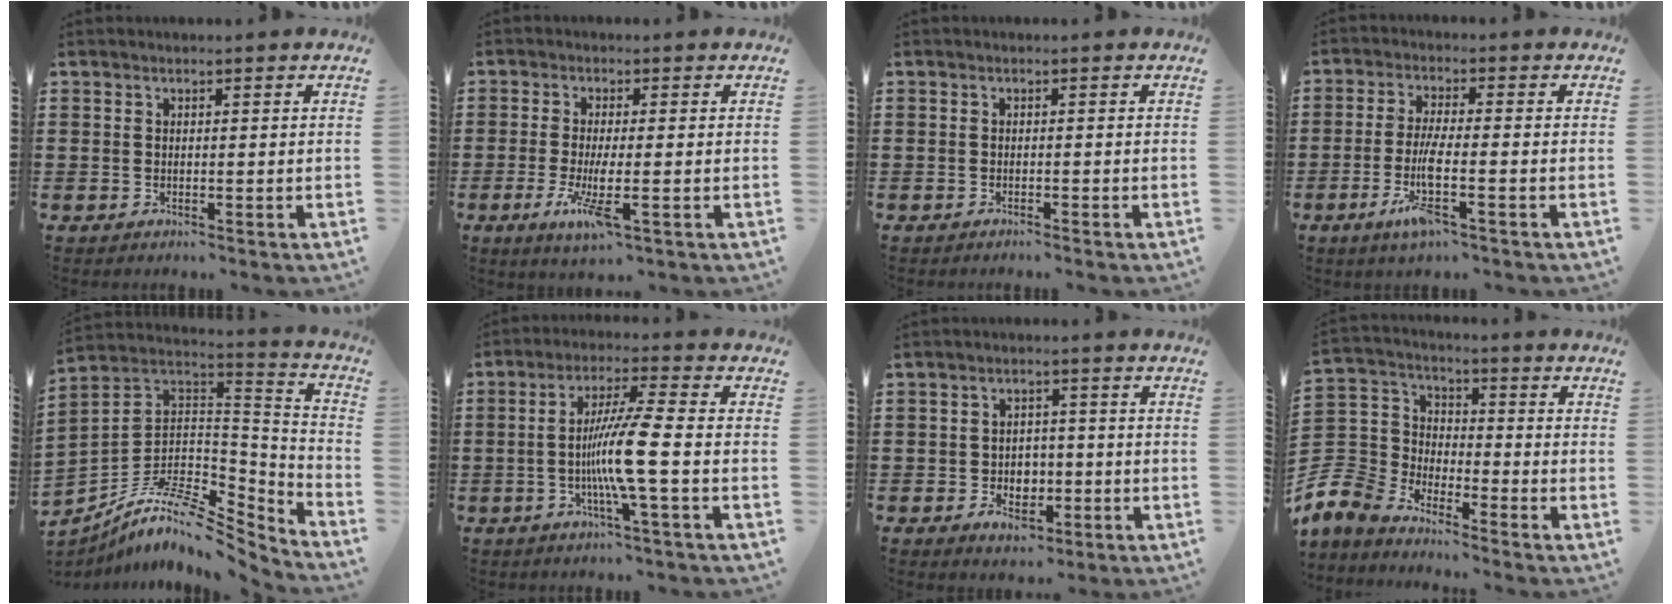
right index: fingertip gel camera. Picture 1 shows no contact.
{"total": 5.7, "force": [-2.1, 0.8, 5.2], "torque": [-0.113, -0.023, -0.040]}
{"total": 0.8, "force": [-0.7, -0.1, 0.2], "torque": [-0.005, -0.002, -0.015]}
{"total": 6.4, "force": [-2.7, 0.8, 5.7], "torque": [-0.130, -0.016, -0.055]}
{"total": 9.9, "force": [-7.1, 3.5, 6.0], "torque": [-0.124, 0.003, -0.140]}
{"total": 8.7, "force": [-1.9, -0.6, 8.5], "torque": [-0.160, -0.014, -0.041]}
{"total": 3.8, "force": [-1.7, 2.9, 1.9], "torque": [-0.031, 0.000, -0.034]}
{"total": 6.0, "force": [-5.1, 3.2, 0.3], "torque": [-0.062, -0.013, -0.116]}